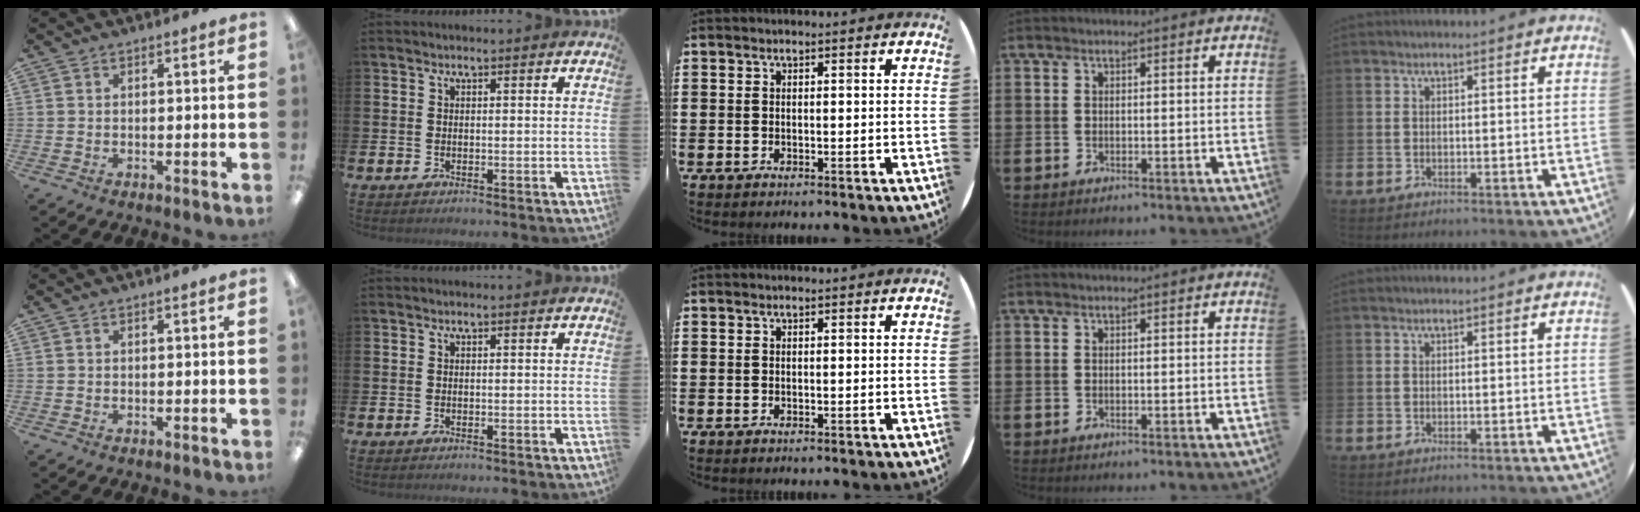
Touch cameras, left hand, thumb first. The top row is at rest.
{}